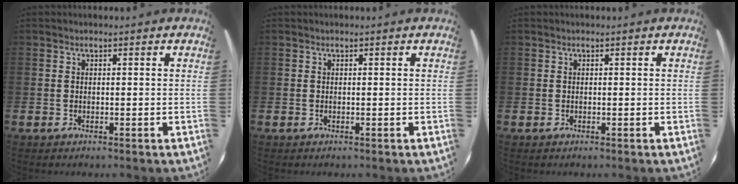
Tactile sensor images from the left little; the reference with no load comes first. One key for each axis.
{"total": 0.0}
{"total": 0.0}